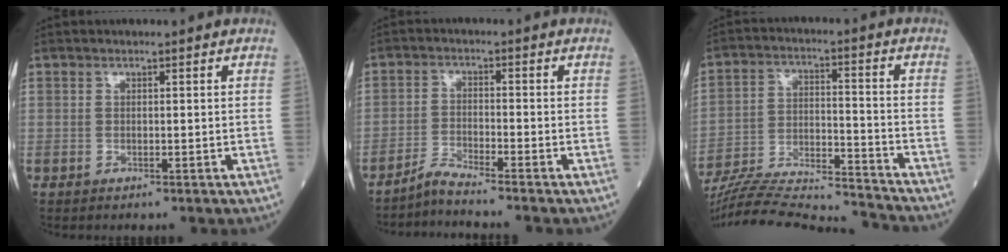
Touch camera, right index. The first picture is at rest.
{"total": 2.9, "force": [-2.7, -1.0, 0.2], "torque": [-0.008, -0.012, -0.055]}
{"total": 21.3, "force": [-20.4, 0.9, 6.2], "torque": [-0.138, -0.009, -0.323]}